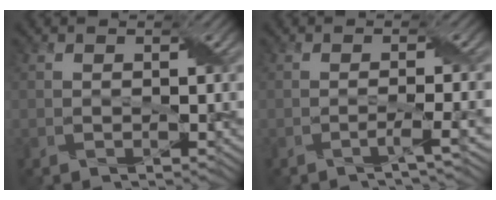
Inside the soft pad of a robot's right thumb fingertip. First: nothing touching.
{"total": 2.3, "force": [-1.2, 0.2, 2.0], "torque": [-0.030, 0.005, -0.034]}